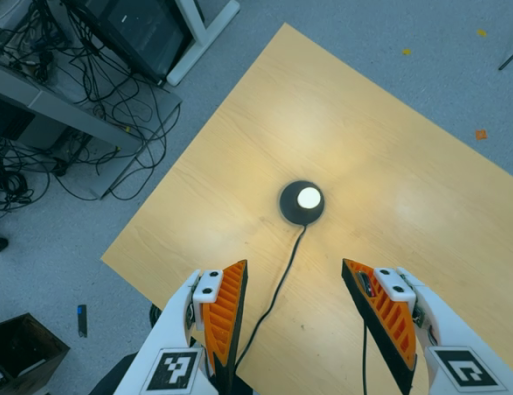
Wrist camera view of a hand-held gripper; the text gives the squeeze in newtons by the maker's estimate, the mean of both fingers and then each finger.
{"total": 0.0}